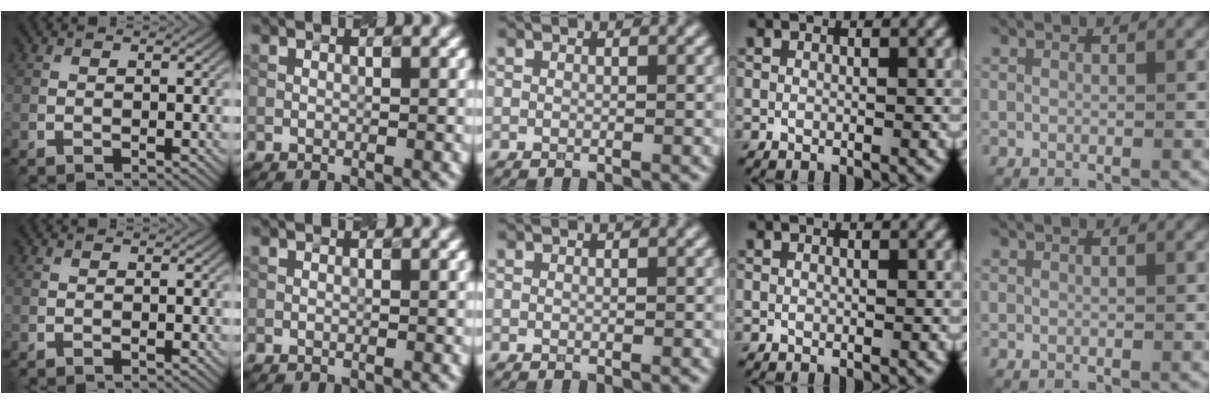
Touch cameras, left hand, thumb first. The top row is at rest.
{}